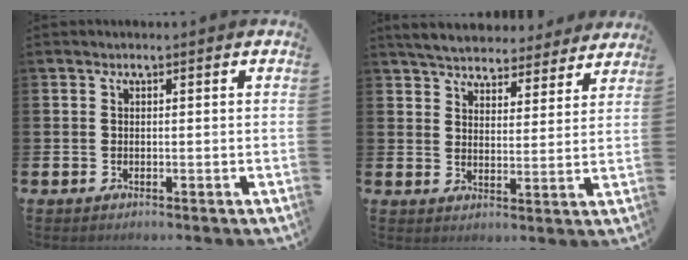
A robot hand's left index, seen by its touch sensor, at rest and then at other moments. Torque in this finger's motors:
{"motor_torque": [1.12, -1.01, 0.99, 0.13]}